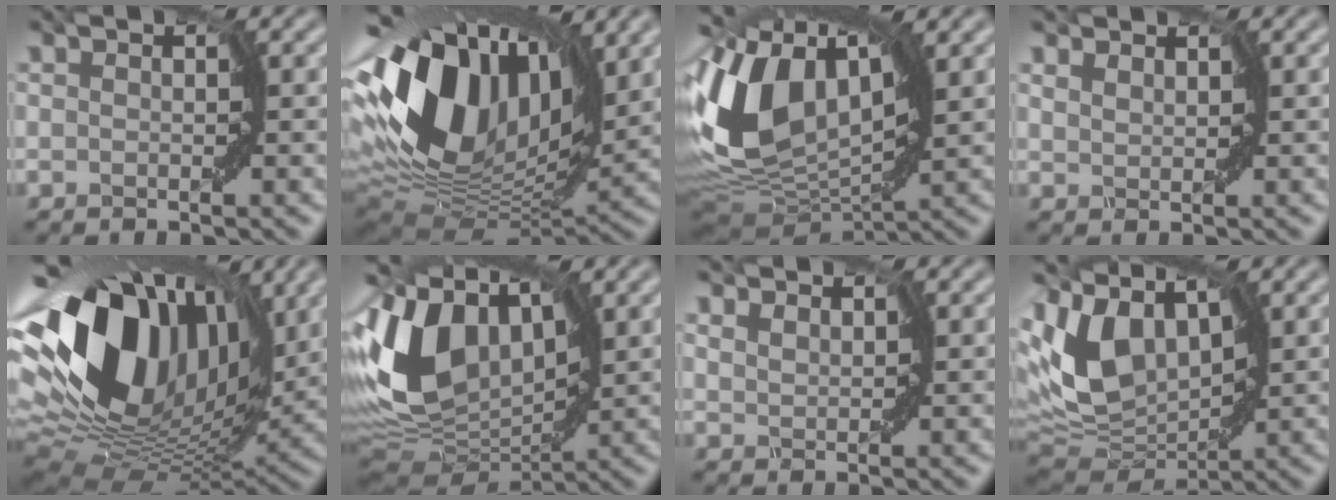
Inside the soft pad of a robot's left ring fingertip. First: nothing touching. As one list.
[{"total": 15.1, "force": [3.8, 9.1, 11.4], "torque": [-0.242, 0.026, 0.052]}, {"total": 11.0, "force": [2.3, 6.4, 8.7], "torque": [-0.197, 0.011, 0.029]}, {"total": 1.5, "force": [1.4, 0.4, -0.1], "torque": [-0.003, 0.000, 0.019]}, {"total": 16.9, "force": [4.4, 10.3, 12.7], "torque": [-0.255, 0.011, 0.064]}, {"total": 10.6, "force": [2.7, 6.7, 7.7], "torque": [-0.184, 0.011, 0.039]}, {"total": 1.7, "force": [1.6, 0.6, 0.0], "torque": [-0.010, -0.001, 0.022]}, {"total": 8.9, "force": [3.3, 5.5, 6.1], "torque": [-0.146, 0.001, 0.060]}]